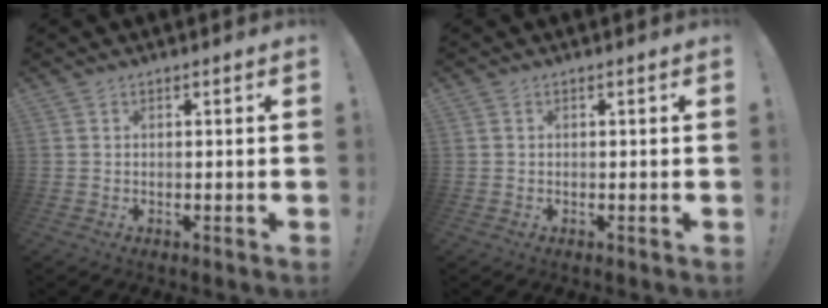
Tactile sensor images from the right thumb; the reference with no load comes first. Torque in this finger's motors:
{"motor_torque": [-0.17, -0.05, -0.01, 0.09, -0.05]}